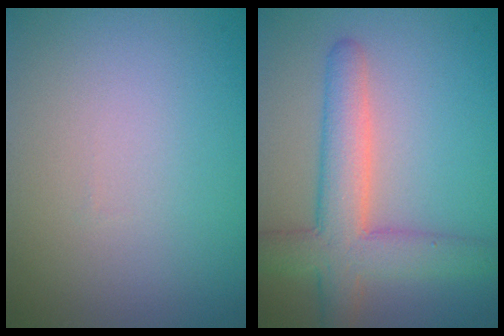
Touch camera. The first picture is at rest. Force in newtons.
{"total": 5.9, "press": 5.9, "slide": 0.2}